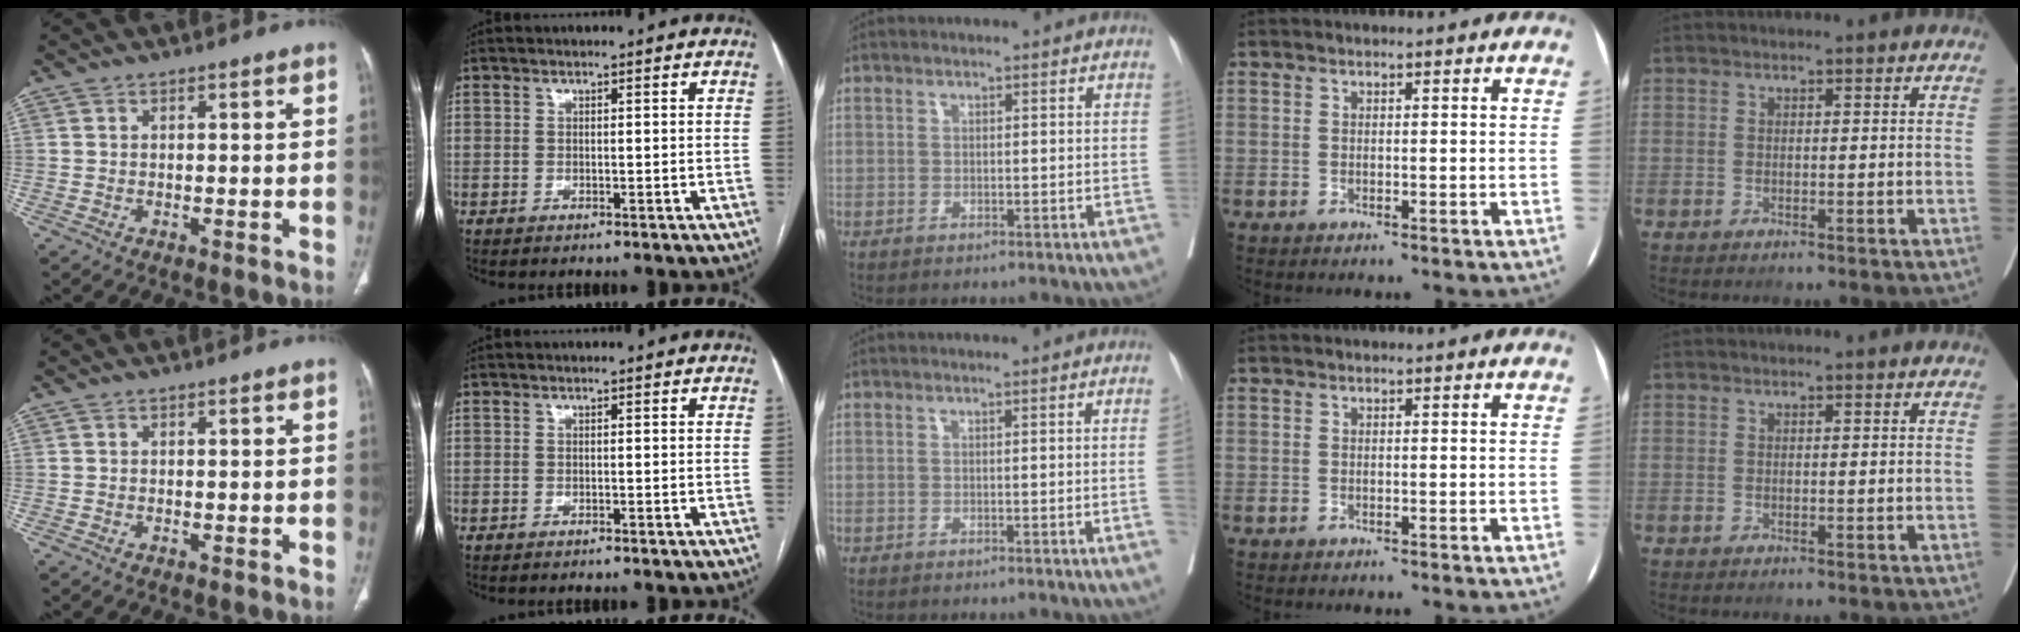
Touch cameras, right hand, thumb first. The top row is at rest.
{"middle": {"total": 1.5, "force": [-0.4, -0.6, 1.4], "torque": [-0.018, -0.002, -0.006]}}